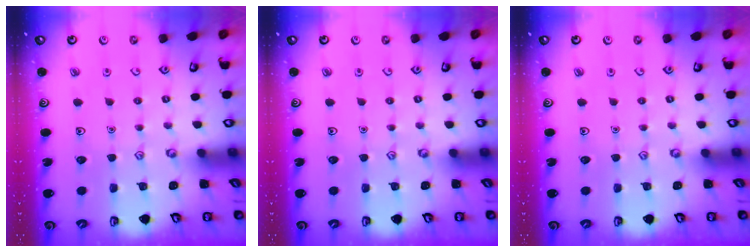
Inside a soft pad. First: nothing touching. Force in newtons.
{"total": 0.0}
{"total": 0.0}